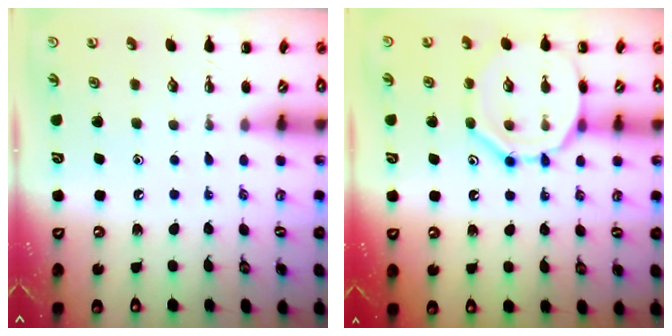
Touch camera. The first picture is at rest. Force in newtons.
{"total": 12.8, "press": 12.7, "slide": 1.2}